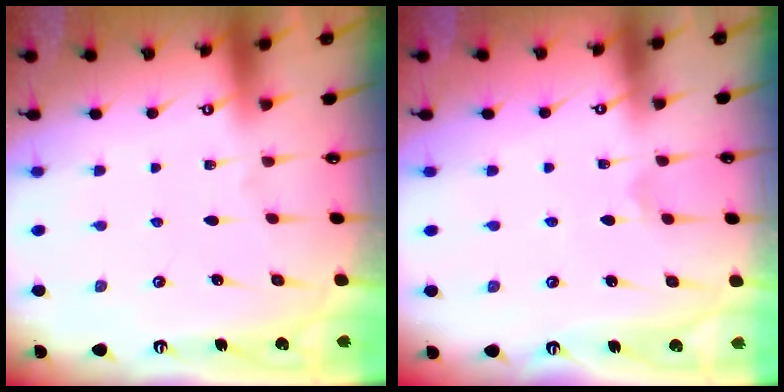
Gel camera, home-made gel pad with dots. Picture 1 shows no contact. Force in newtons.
{"total": 2.0, "press": 2.0, "slide": 0.2}